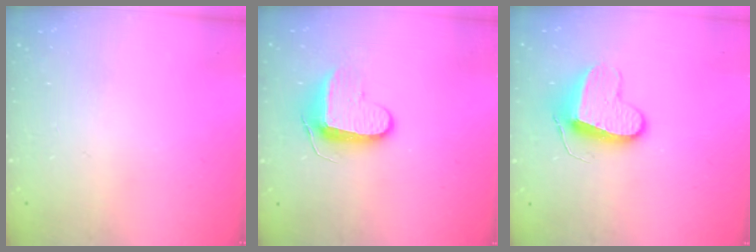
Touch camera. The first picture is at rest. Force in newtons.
{"total": 8.9, "press": 8.9, "slide": 0.8}
{"total": 10.0, "press": 10.0, "slide": 0.6}